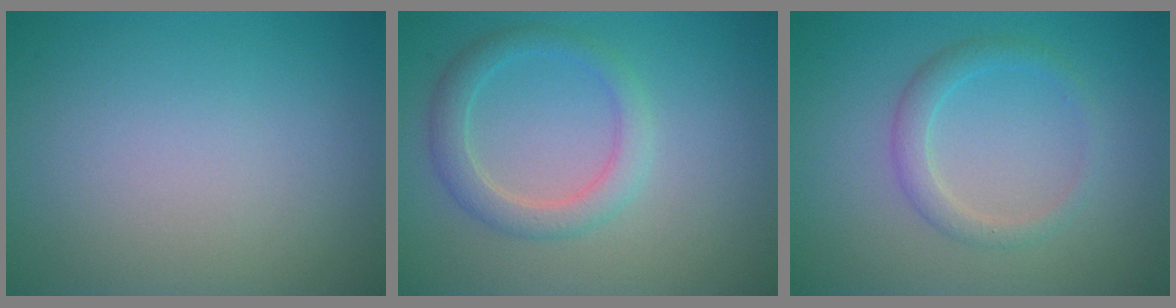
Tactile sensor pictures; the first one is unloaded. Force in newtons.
{"total": 2.8, "press": 2.8, "slide": 0.1}
{"total": 2.1, "press": 2.1, "slide": 0.1}